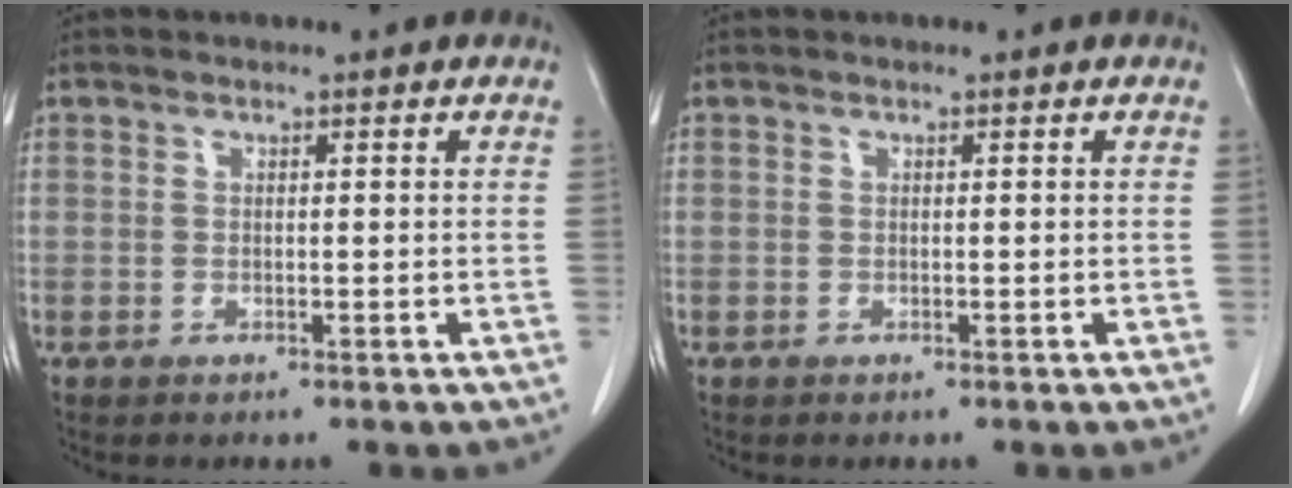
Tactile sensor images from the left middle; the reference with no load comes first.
{"total": 0.0}